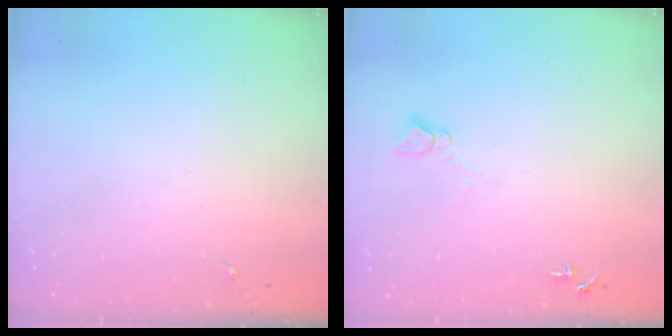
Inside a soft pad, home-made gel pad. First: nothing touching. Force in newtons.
{"total": 5.2, "press": 5.2, "slide": 0.6}